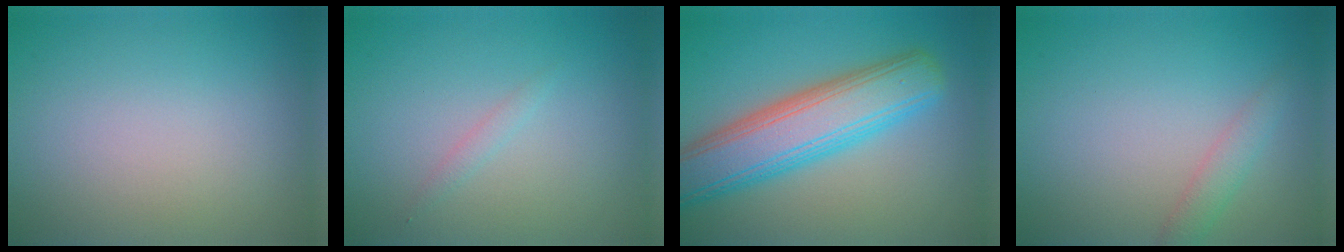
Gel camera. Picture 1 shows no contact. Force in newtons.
{"total": 0.7, "press": 0.7, "slide": 0.0}
{"total": 8.3, "press": 8.3, "slide": 0.3}
{"total": 1.7, "press": 1.7, "slide": 0.0}